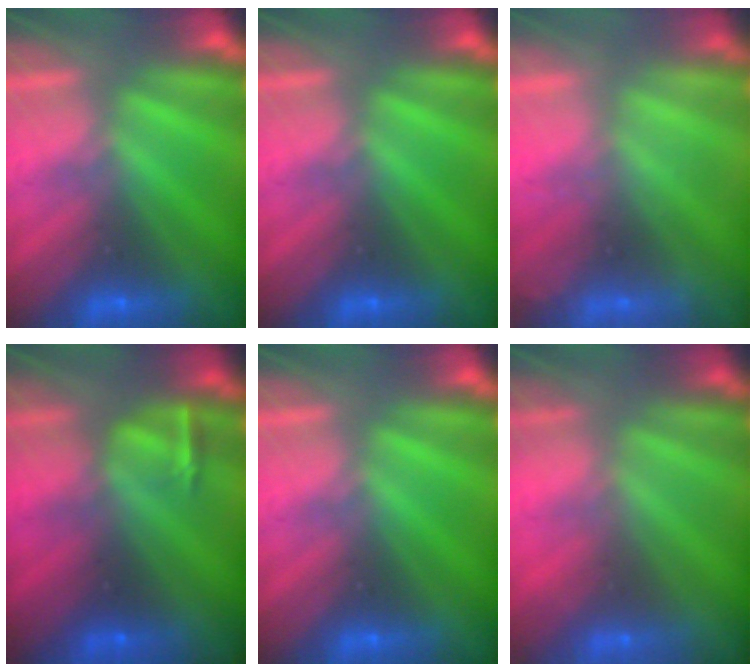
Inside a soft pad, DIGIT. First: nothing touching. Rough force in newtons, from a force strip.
{"total": 0.0}
{"total": 2.1}
{"total": 2.9}
{"total": 0.0}
{"total": 2.5}